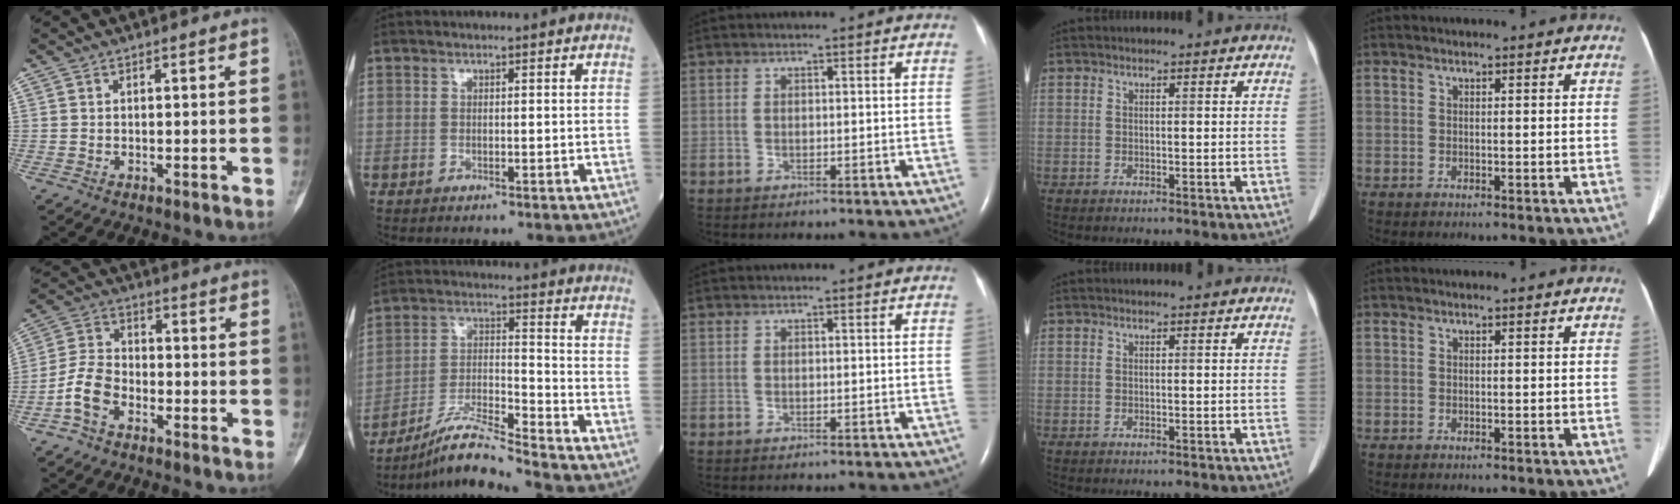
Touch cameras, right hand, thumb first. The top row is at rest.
{"thumb": {"total": 7.4, "force": [-3.7, 4.7, 4.4], "torque": [-0.083, 0.030, -0.081]}, "index": {"total": 8.8, "force": [-7.8, -1.4, 3.8], "torque": [-0.079, -0.006, -0.146]}}